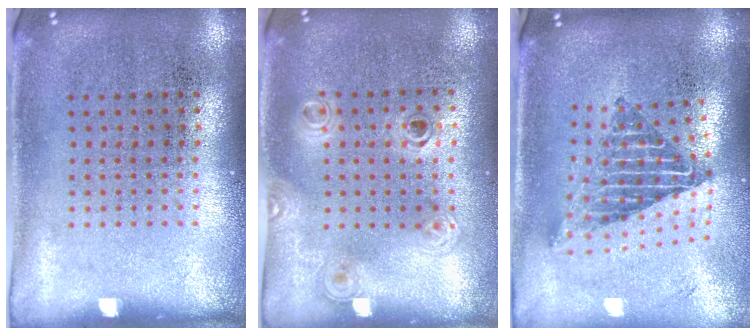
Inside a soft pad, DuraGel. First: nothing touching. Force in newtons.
{"total": 1.2, "press": 1.0, "slide": 0.6}
{"total": 2.3, "press": 1.6, "slide": 1.7}